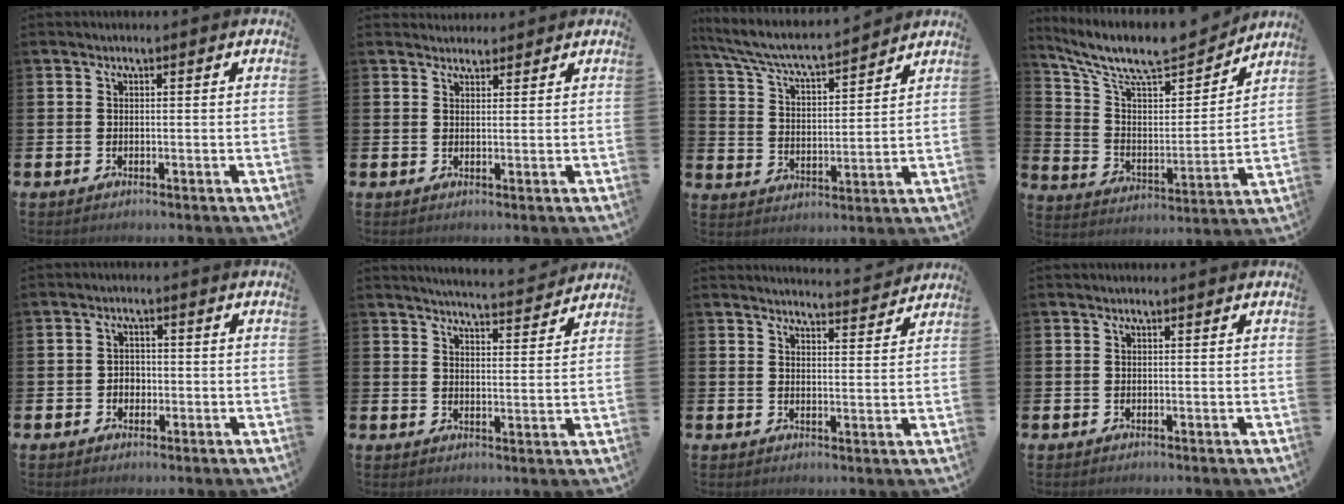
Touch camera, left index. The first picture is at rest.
{"total": 2.2, "force": [2.1, 0.7, -0.1], "torque": [0.007, -0.008, 0.037]}
{"total": 6.5, "force": [6.1, 0.4, 2.2], "torque": [-0.073, -0.047, 0.103]}
{"total": 10.5, "force": [9.1, 3.1, 4.2], "torque": [-0.120, -0.062, 0.158]}
{"total": 2.1, "force": [-0.6, 1.8, 0.9], "torque": [-0.010, 0.004, -0.016]}
{"total": 5.3, "force": [5.3, 0.0, 0.5], "torque": [-0.024, -0.035, 0.094]}
{"total": 4.1, "force": [4.1, -0.1, 0.2], "torque": [-0.004, -0.032, 0.069]}
{"total": 0.0}